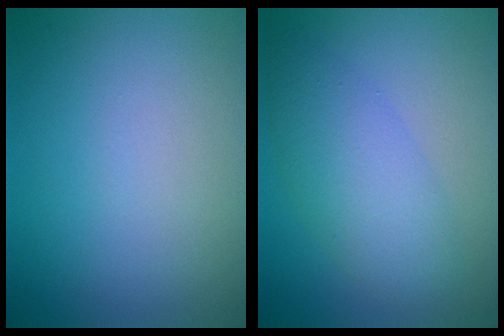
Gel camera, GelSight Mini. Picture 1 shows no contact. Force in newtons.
{"total": 4.7, "press": 4.7, "slide": 0.2}